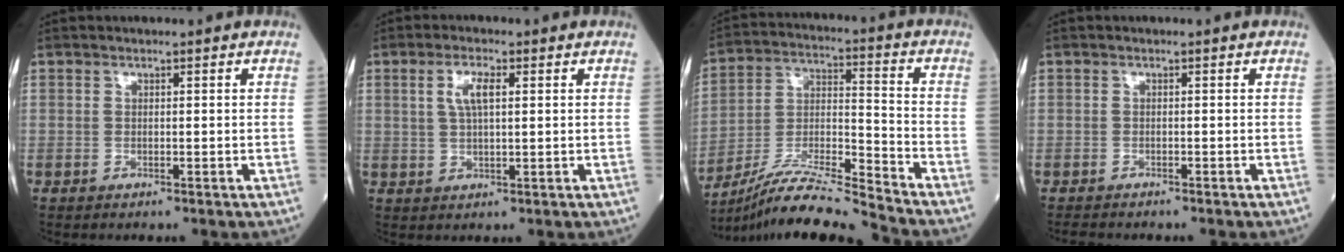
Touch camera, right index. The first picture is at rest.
{"total": 4.0, "force": [1.3, 1.0, 3.7], "torque": [-0.079, 0.005, 0.027]}
{"total": 13.8, "force": [-12.9, -2.2, 4.4], "torque": [-0.082, 0.002, -0.240]}
{"total": 1.9, "force": [-1.8, 0.5, 0.3], "torque": [-0.008, -0.004, -0.027]}